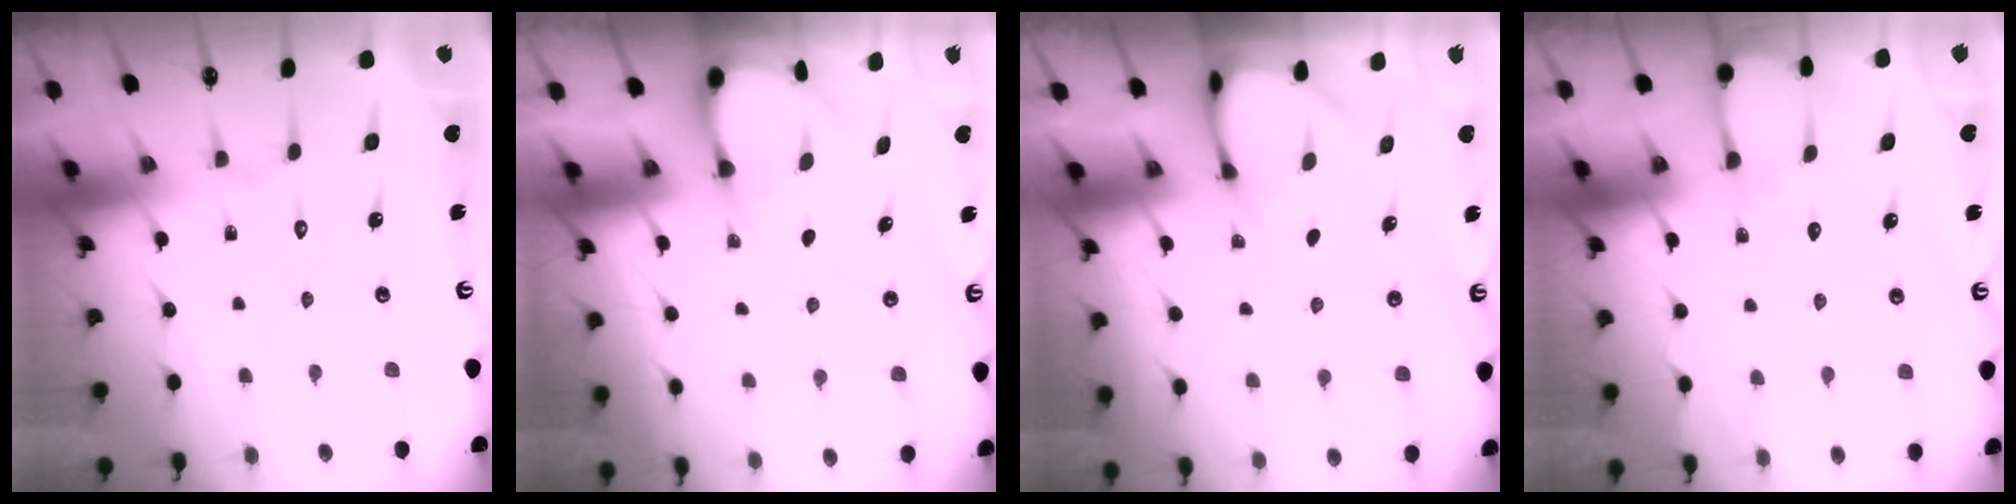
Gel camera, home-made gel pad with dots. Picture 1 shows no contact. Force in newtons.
{"total": 3.2, "press": 3.2, "slide": 0.3}
{"total": 3.1, "press": 3.1, "slide": 0.2}
{"total": 6.2, "press": 6.1, "slide": 0.4}